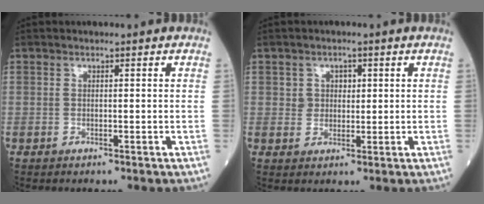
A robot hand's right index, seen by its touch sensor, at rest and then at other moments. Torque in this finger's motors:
{"motor_torque": [-0.03, 0.05, -0.02, -0.01]}